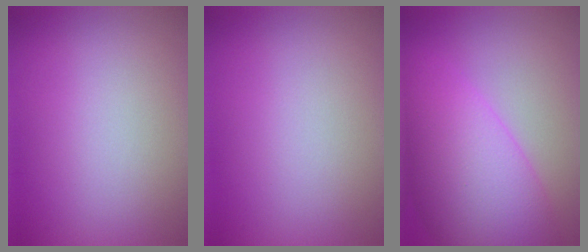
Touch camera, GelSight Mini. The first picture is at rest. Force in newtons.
{"total": 0.0}
{"total": 10.1, "press": 10.1, "slide": 0.3}